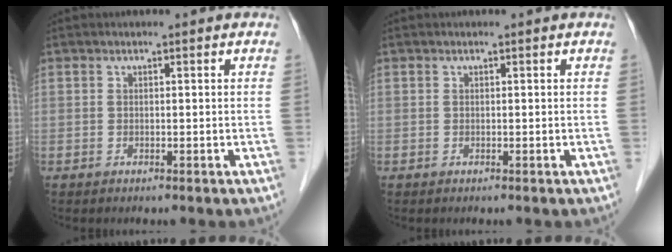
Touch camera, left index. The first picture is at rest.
{"total": 0.0}